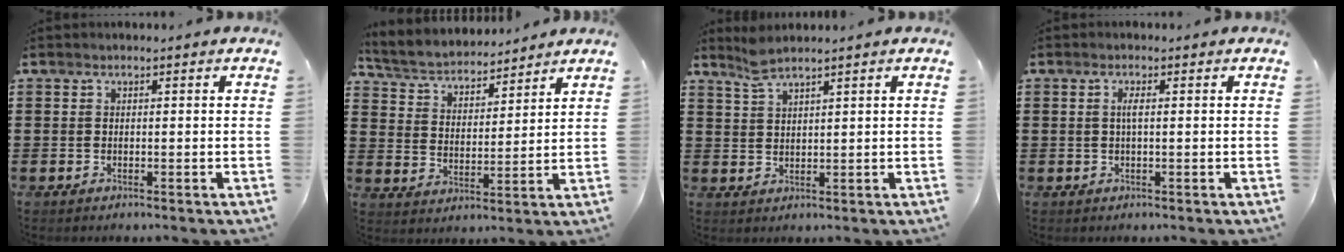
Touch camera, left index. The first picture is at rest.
{"total": 4.5, "force": [4.4, 0.9, 0.6], "torque": [-0.036, -0.029, 0.072]}
{"total": 3.2, "force": [2.6, 0.3, 1.8], "torque": [-0.041, 0.002, 0.048]}
{"total": 2.4, "force": [0.1, 0.5, 2.4], "torque": [-0.047, 0.000, 0.000]}